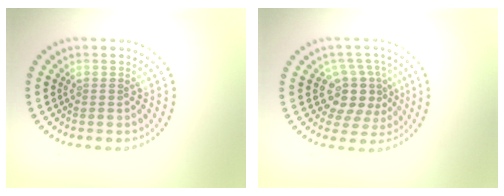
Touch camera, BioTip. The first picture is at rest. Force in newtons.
{"total": 4.0, "press": 3.3, "slide": 2.2}